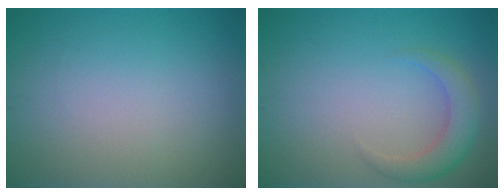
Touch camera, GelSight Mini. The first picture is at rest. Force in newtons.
{"total": 3.0, "press": 3.0, "slide": 0.3}